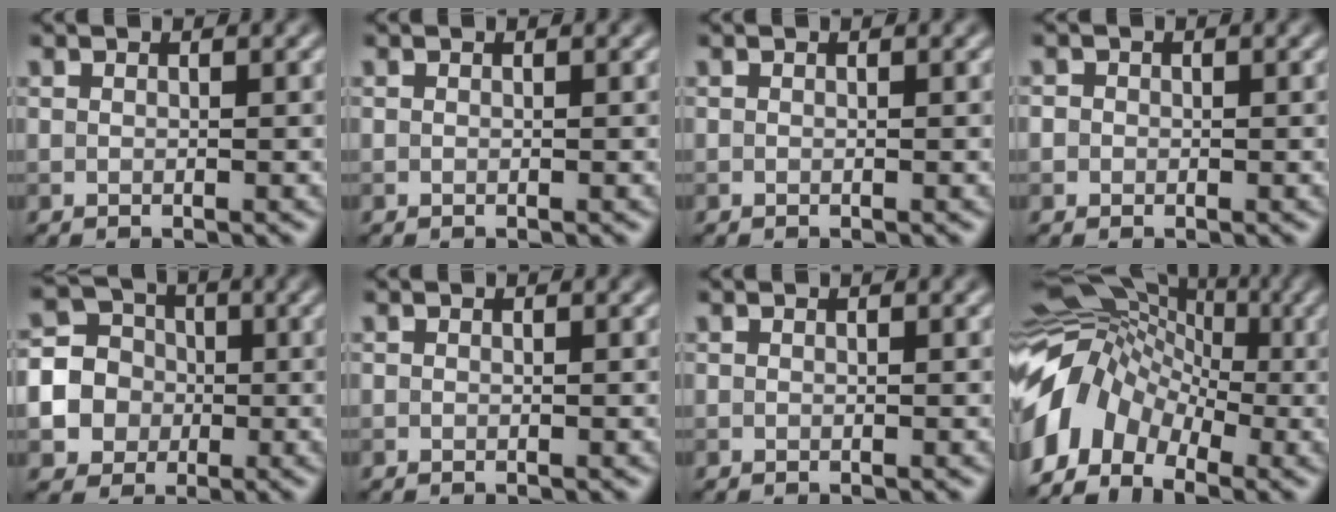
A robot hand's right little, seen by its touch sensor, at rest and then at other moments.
{"total": 0.0}
{"total": 0.0}
{"total": 1.0, "force": [0.1, 1.0, 0.2], "torque": [0.002, -0.001, -0.004]}
{"total": 8.3, "force": [-1.5, 7.8, 2.2], "torque": [-0.064, 0.005, -0.053]}
{"total": 0.0}
{"total": 0.0}
{"total": 9.3, "force": [-3.1, 6.8, 5.6], "torque": [-0.103, 0.002, -0.073]}